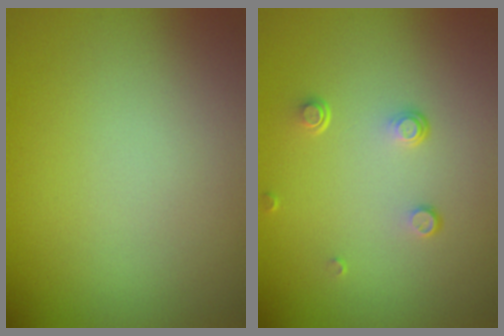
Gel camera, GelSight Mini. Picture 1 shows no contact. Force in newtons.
{"total": 1.4, "press": 0.8, "slide": 1.2}